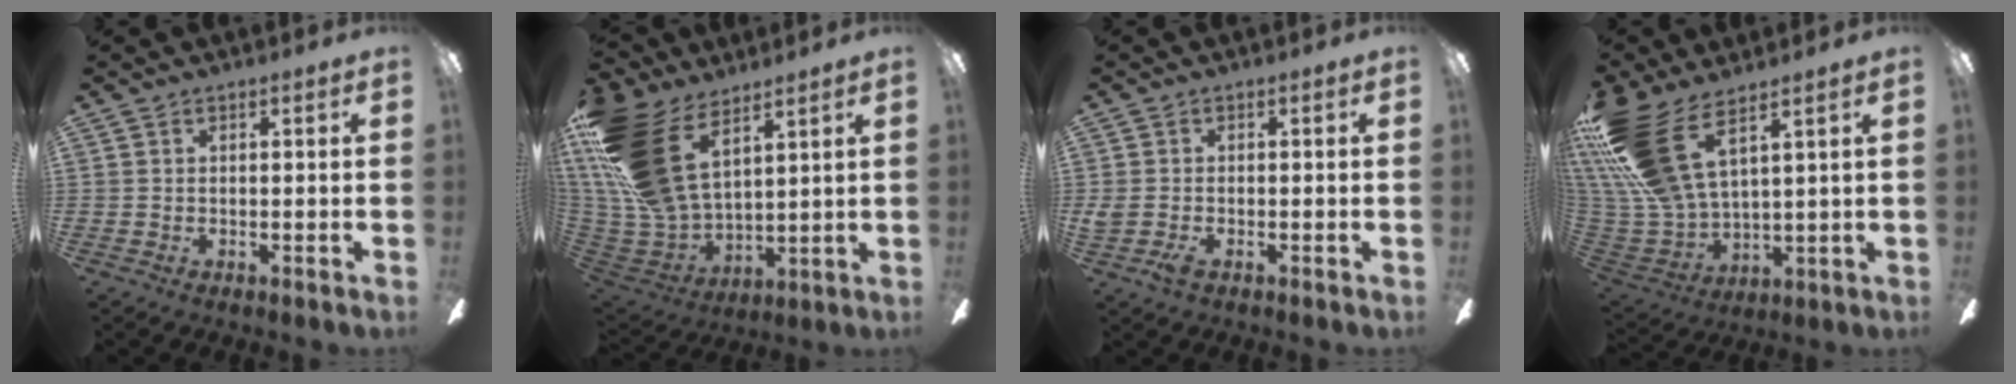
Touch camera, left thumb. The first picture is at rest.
{"total": 24.8, "force": [11.5, 14.1, 16.9], "torque": [-0.373, -0.057, 0.214]}
{"total": 2.7, "force": [-1.3, 1.3, 2.0], "torque": [-0.047, -0.001, -0.024]}
{"total": 20.8, "force": [11.9, 9.2, 14.4], "torque": [-0.336, -0.062, 0.215]}